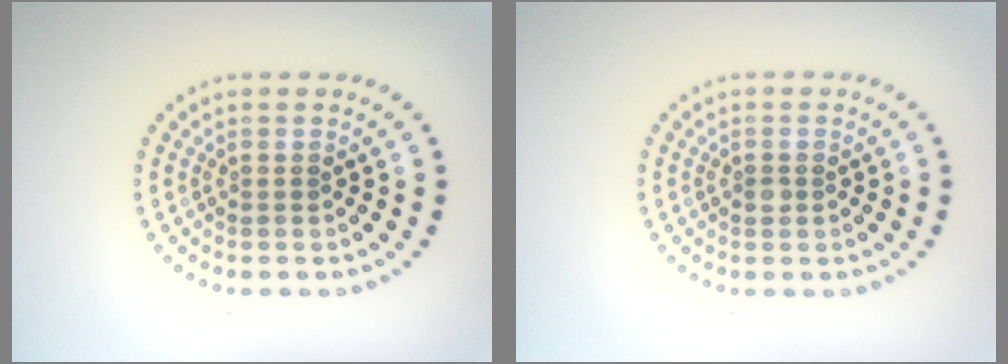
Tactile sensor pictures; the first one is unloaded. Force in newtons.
{"total": 0.8, "press": 0.8, "slide": 0.1}